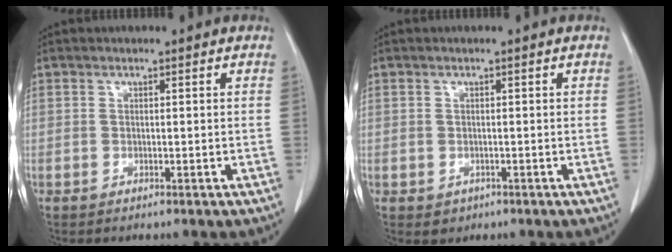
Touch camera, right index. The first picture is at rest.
{"total": 1.6, "force": [-0.6, 1.4, 0.4], "torque": [-0.002, 0.002, -0.001]}